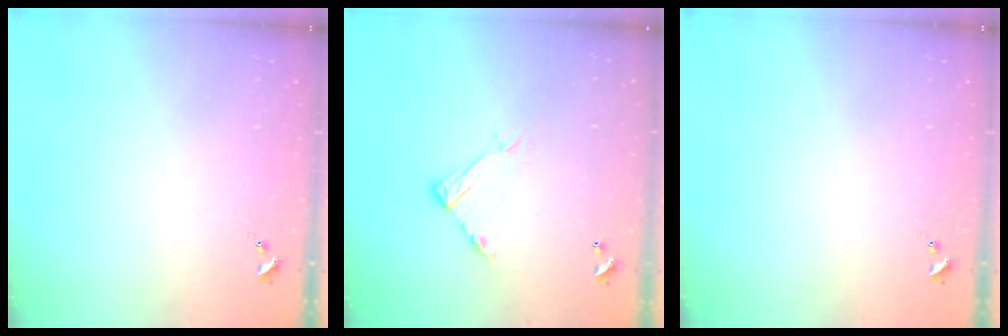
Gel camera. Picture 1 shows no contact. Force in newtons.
{"total": 9.2, "press": 9.2, "slide": 0.1}
{"total": 0.0}